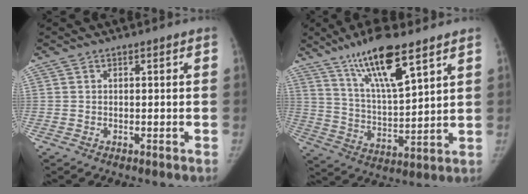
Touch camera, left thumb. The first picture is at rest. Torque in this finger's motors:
{"motor_torque": [0.49, 0.33, 1.36, -1.42, 0.17]}